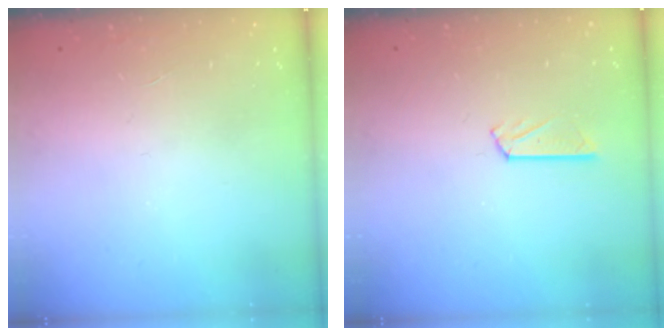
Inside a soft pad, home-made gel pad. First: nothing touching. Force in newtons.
{"total": 5.2, "press": 5.2, "slide": 0.3}